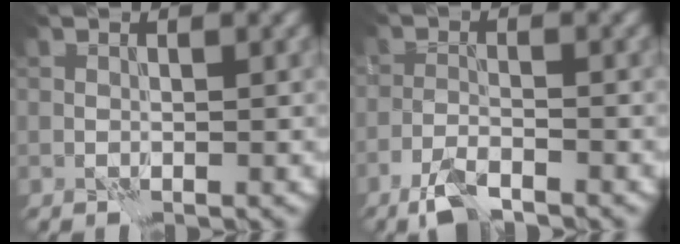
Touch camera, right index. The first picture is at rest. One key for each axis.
{"total": 3.2, "fx": -2.5, "fy": 0.7, "fz": 1.9, "tx": -0.044, "ty": -0.002, "tz": -0.056}